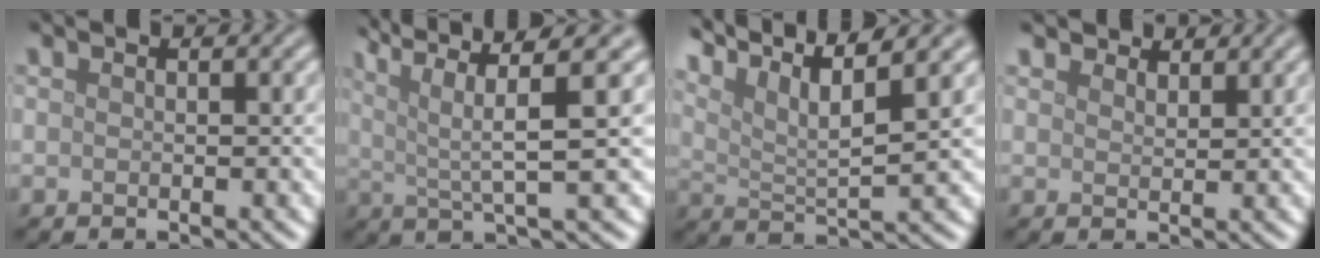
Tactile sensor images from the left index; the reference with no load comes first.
{"total": 6.9, "force": [2.8, 1.3, 6.2], "torque": [-0.106, 0.017, 0.051]}
{"total": 8.8, "force": [6.4, 1.7, 5.7], "torque": [-0.102, 0.019, 0.090]}
{"total": 2.4, "force": [2.2, 0.7, 0.4], "torque": [-0.011, 0.000, 0.036]}